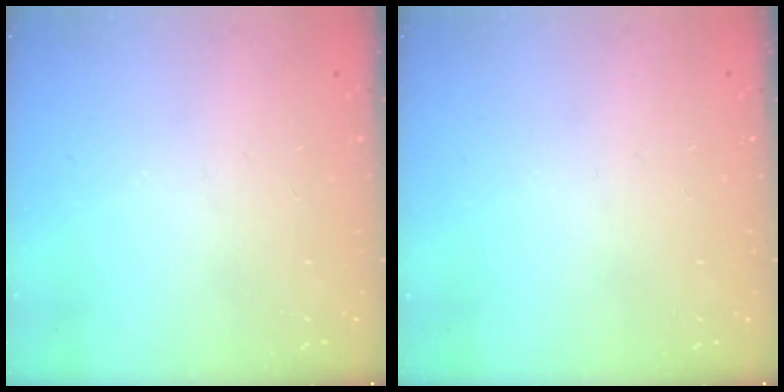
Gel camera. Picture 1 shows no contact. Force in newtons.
{"total": 0.0}